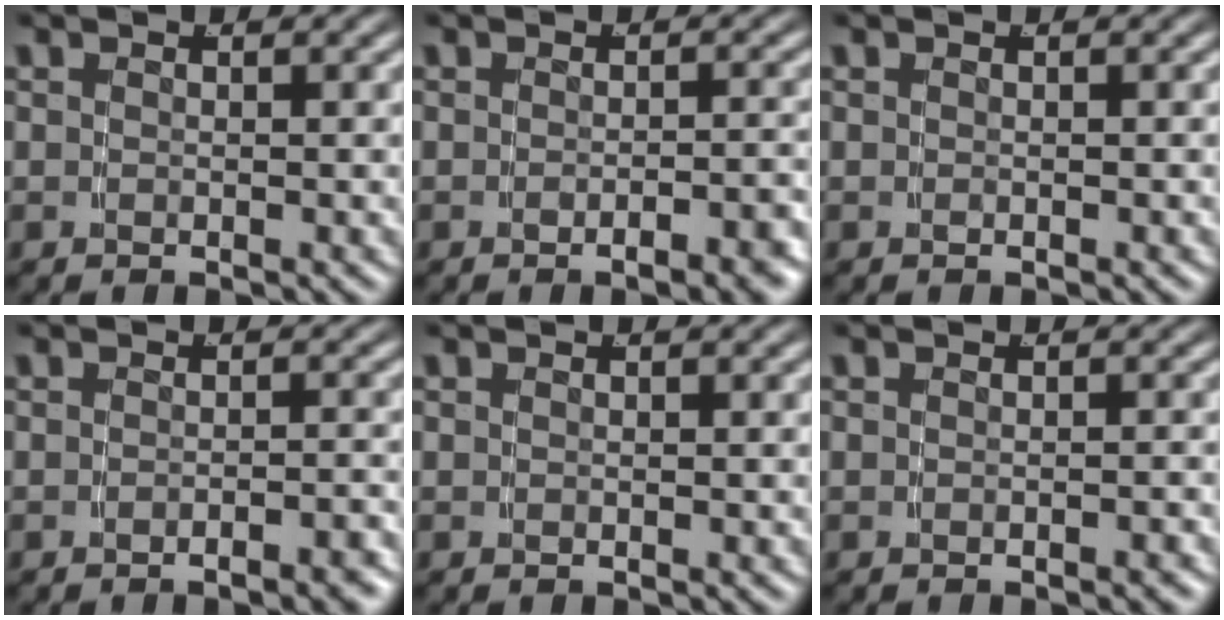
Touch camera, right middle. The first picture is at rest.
{"total": 2.2, "force": [-1.7, -0.2, 1.3], "torque": [-0.014, 0.006, -0.030]}
{"total": 0.0}
{"total": 1.8, "force": [-1.6, -0.1, 0.8], "torque": [-0.008, 0.008, -0.029]}
{"total": 0.0}
{"total": 0.6, "force": [-0.6, -0.1, 0.2], "torque": [-0.004, 0.005, -0.012]}